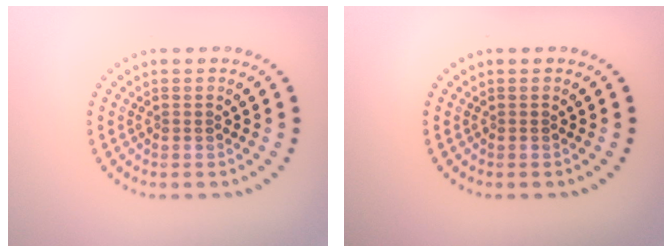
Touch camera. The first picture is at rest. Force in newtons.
{"total": 0.0}